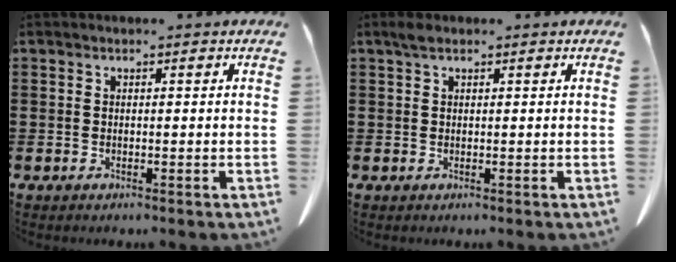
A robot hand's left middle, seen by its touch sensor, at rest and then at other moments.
{"total": 1.2, "force": [0.7, 0.5, 0.9], "torque": [-0.020, 0.001, 0.013]}